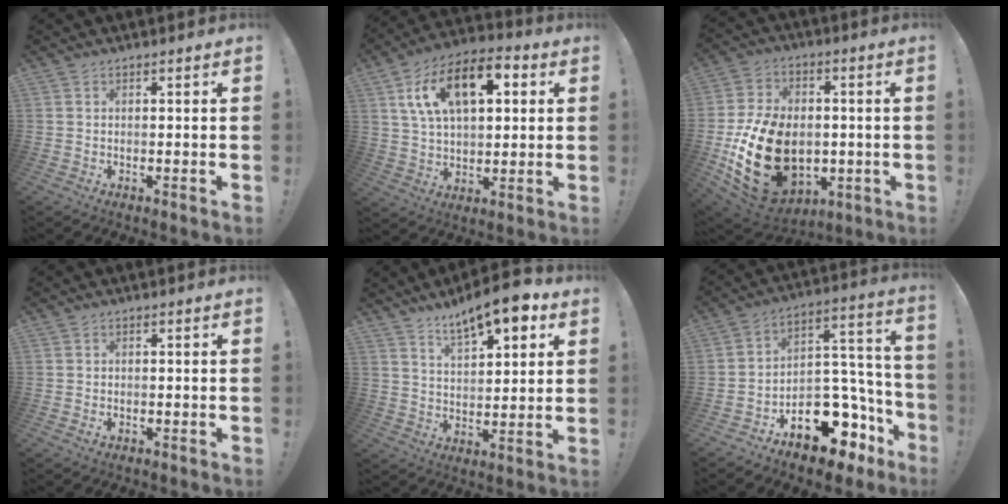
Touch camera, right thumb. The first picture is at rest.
{"total": 17.2, "force": [6.6, 9.6, 12.7], "torque": [-0.203, -0.011, 0.115]}
{"total": 25.5, "force": [-4.8, 17.5, 17.8], "torque": [-0.327, 0.030, -0.055]}
{"total": 0.6, "force": [-0.1, 0.6, 0.2], "torque": [0.004, -0.001, -0.003]}
{"total": 12.1, "force": [8.5, 4.0, 7.6], "torque": [-0.116, -0.051, 0.146]}
{"total": 16.6, "force": [-10.5, 9.8, 8.3], "torque": [-0.052, 0.062, -0.159]}